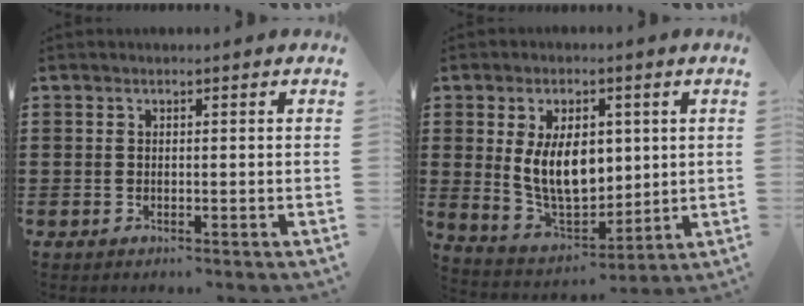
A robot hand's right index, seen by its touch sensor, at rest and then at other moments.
{"total": 10.1, "force": [1.7, 6.1, 7.9], "torque": [-0.163, 0.005, 0.028]}